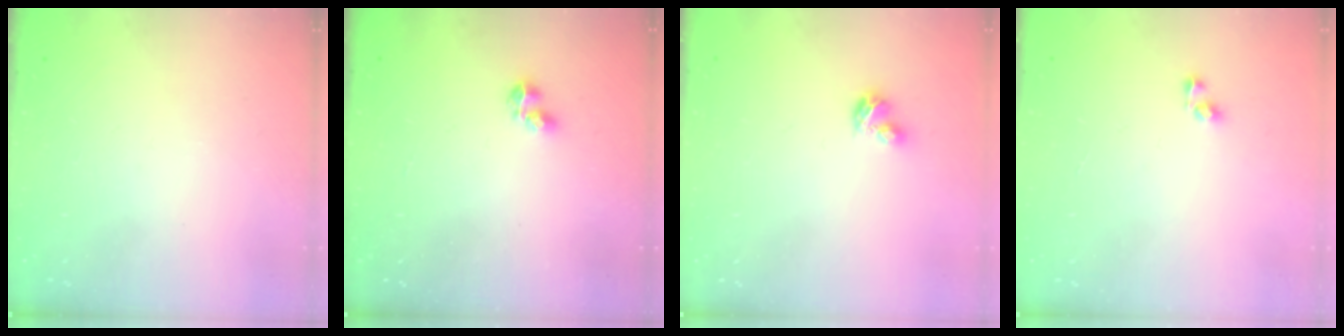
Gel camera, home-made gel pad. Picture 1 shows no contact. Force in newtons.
{"total": 2.3, "press": 2.2, "slide": 0.6}
{"total": 2.9, "press": 2.8, "slide": 0.5}
{"total": 2.9, "press": 2.9, "slide": 0.2}